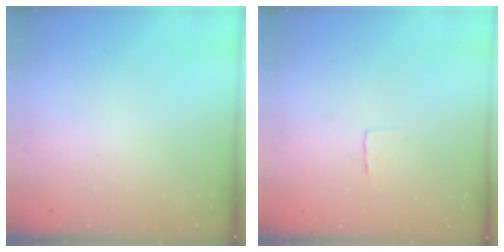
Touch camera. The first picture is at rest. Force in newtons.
{"total": 3.0, "press": 3.0, "slide": 0.1}